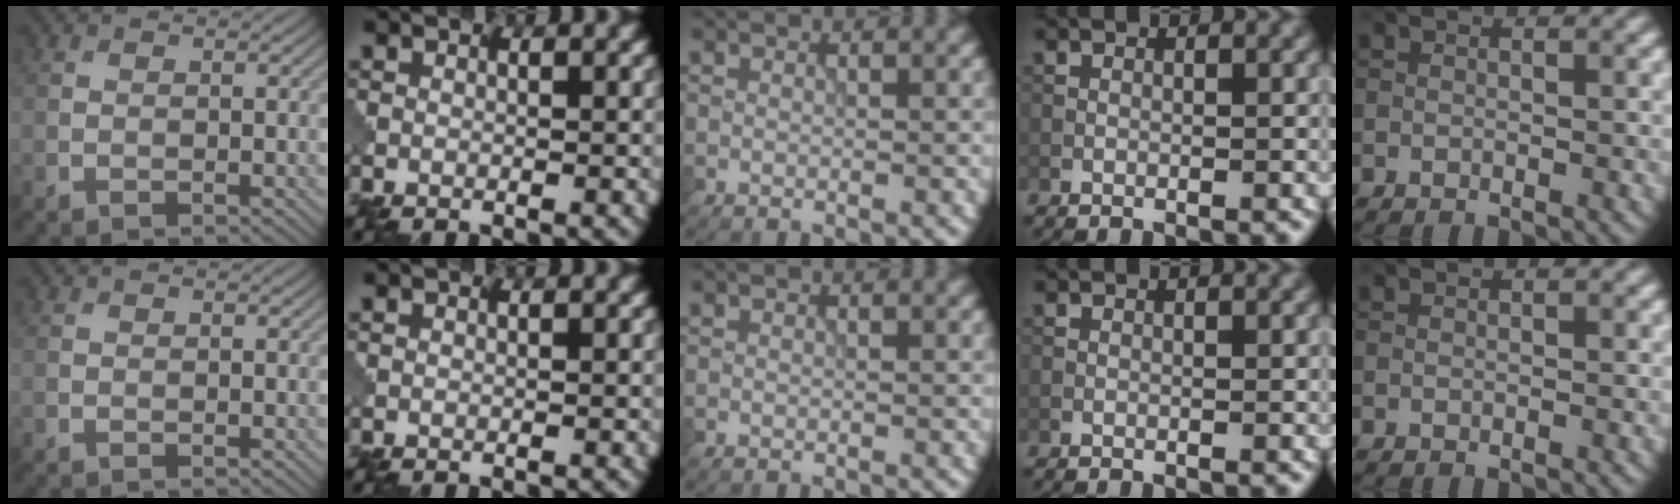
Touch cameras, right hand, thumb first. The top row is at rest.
{}